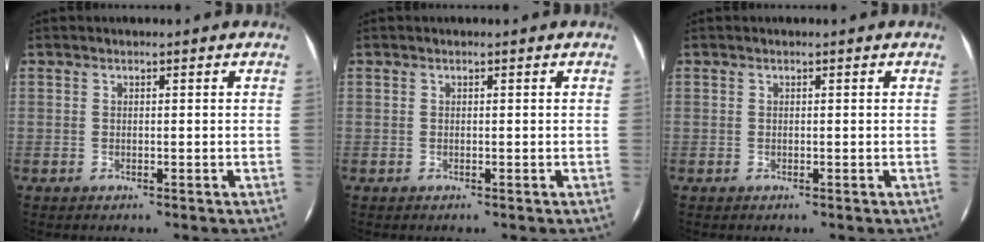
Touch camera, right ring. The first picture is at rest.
{"total": 0.0}
{"total": 0.0}